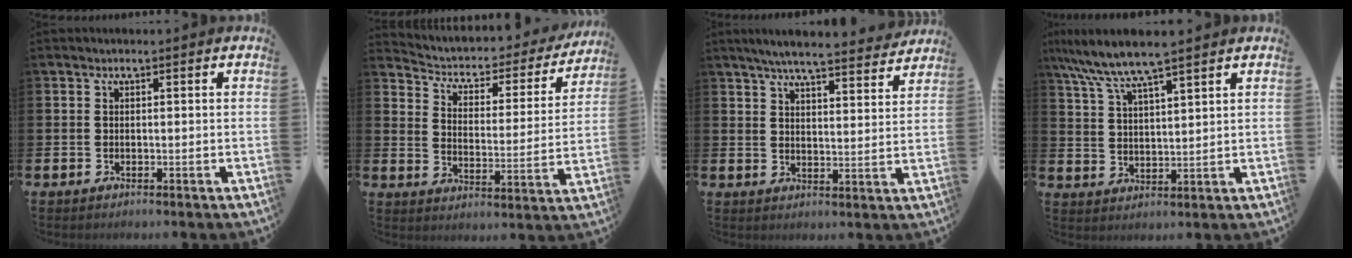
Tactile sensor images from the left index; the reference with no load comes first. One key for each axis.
{"total": 3.9, "fx": 3.3, "fy": 1.8, "fz": 0.9, "tx": -0.047, "ty": -0.029, "tz": 0.047}
{"total": 6.2, "fx": 5.9, "fy": 0.2, "fz": 1.9, "tx": -0.046, "ty": -0.037, "tz": 0.101}
{"total": 7.2, "fx": 6.4, "fy": 0.3, "fz": 3.3, "tx": -0.087, "ty": -0.024, "tz": 0.113}